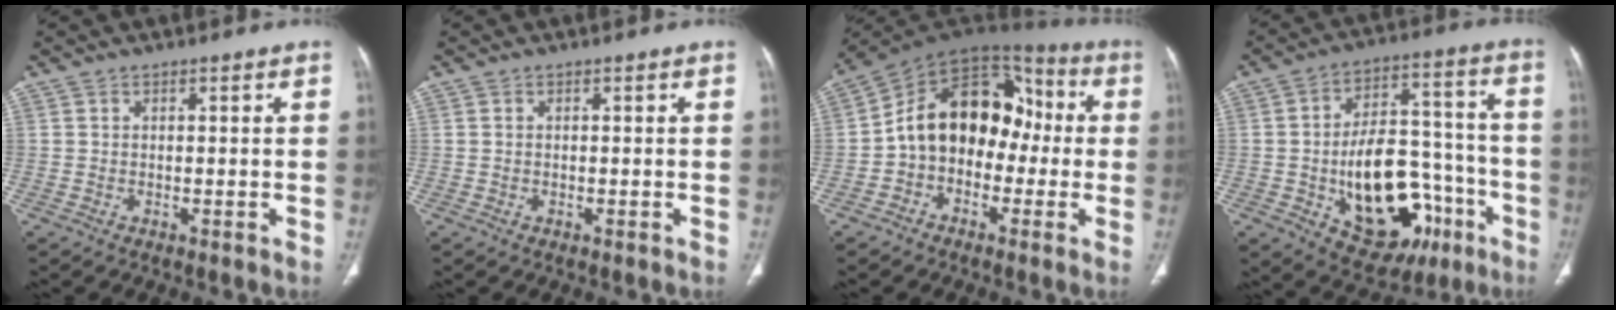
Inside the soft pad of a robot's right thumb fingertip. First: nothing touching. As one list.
[{"total": 0.0}, {"total": 16.7, "force": [-1.3, 12.1, 11.3], "torque": [-0.137, 0.060, -0.037]}, {"total": 23.1, "force": [-7.4, 13.6, 17.1], "torque": [-0.229, 0.048, -0.090]}]